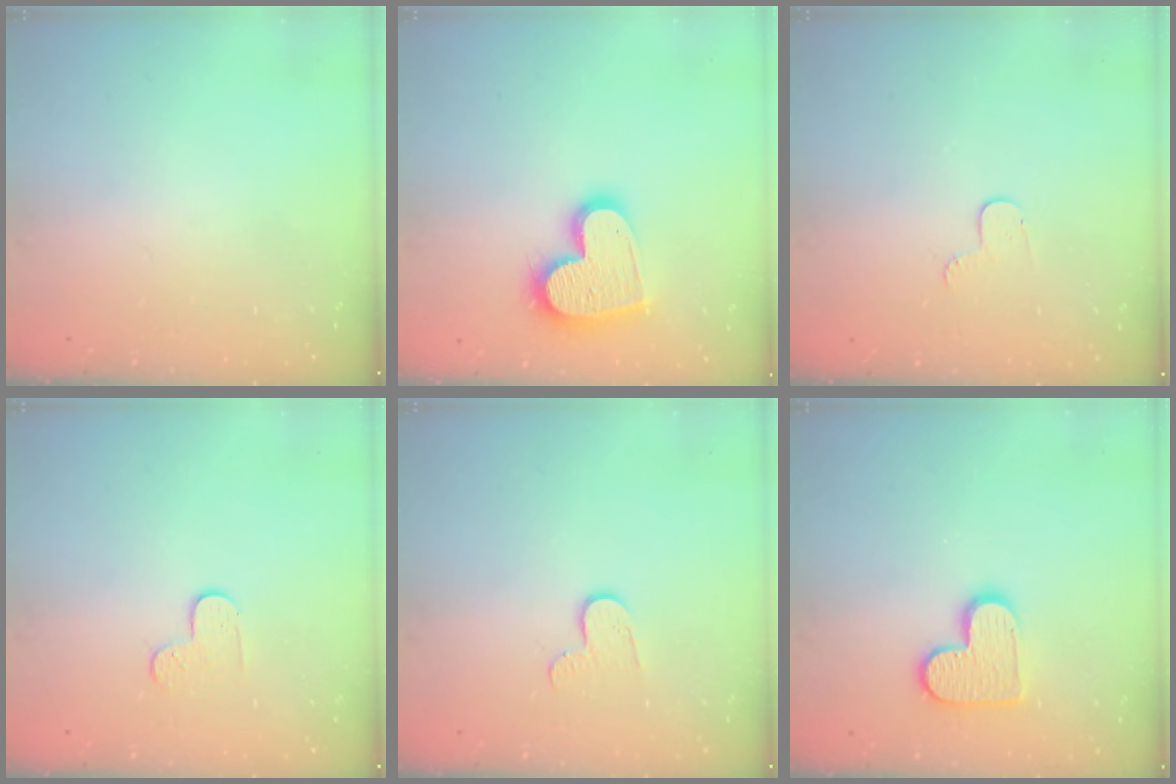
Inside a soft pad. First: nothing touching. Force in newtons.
{"total": 16.9, "press": 16.8, "slide": 1.3}
{"total": 3.5, "press": 3.5, "slide": 0.4}
{"total": 4.3, "press": 4.3, "slide": 0.4}
{"total": 6.9, "press": 6.9, "slide": 0.7}
{"total": 11.9, "press": 11.9, "slide": 0.6}